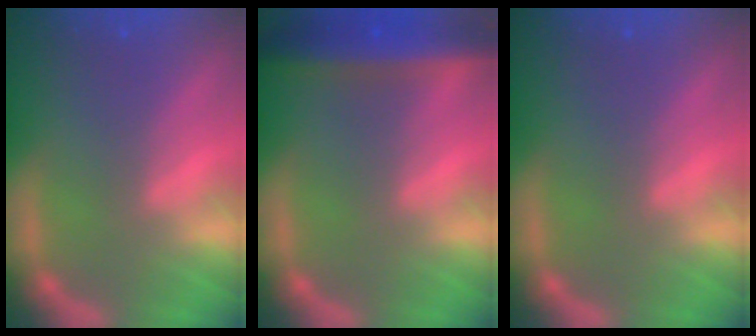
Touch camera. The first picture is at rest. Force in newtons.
{"total": 7.0}
{"total": 0.0}